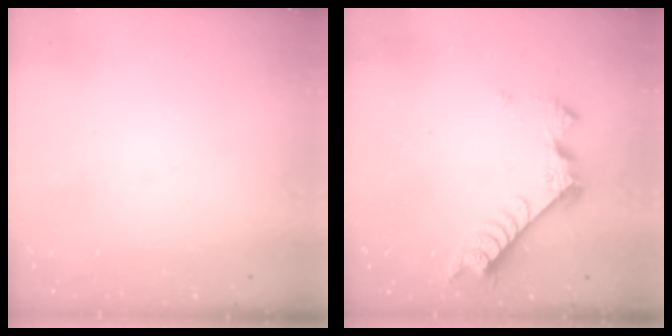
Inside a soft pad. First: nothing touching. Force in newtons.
{"total": 9.0, "press": 9.0, "slide": 1.0}